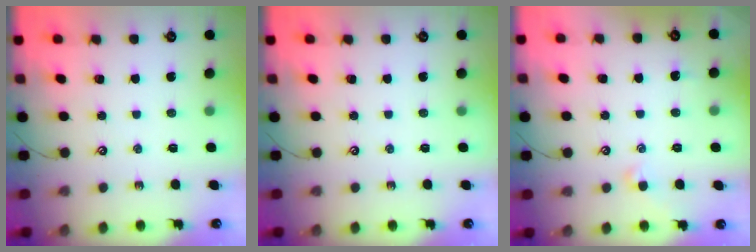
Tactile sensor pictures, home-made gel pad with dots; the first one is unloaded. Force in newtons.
{"total": 0.0}
{"total": 0.7, "press": 0.3, "slide": 0.6}